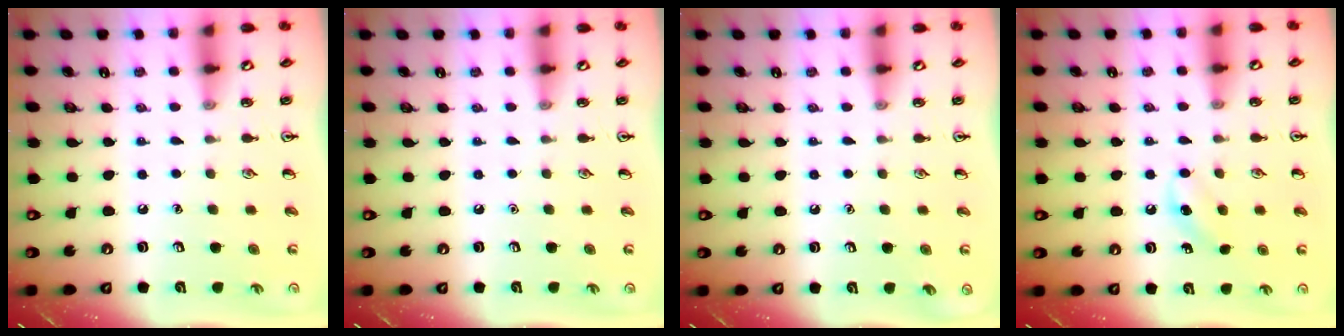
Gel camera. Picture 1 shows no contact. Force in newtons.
{"total": 0.0}
{"total": 0.0}
{"total": 7.0, "press": 6.7, "slide": 2.1}